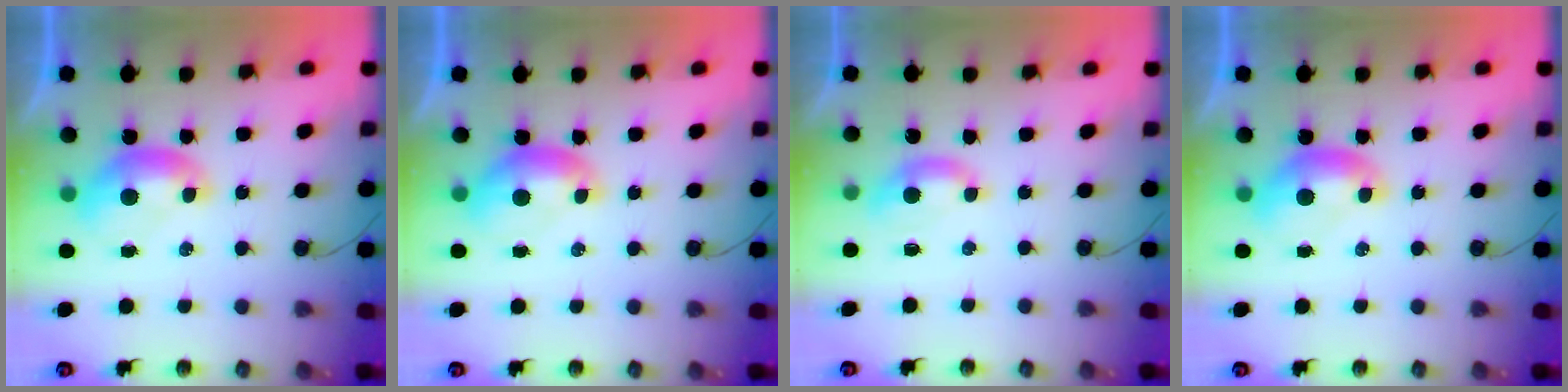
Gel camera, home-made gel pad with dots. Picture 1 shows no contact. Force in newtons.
{"total": 0.0}
{"total": 1.7, "press": 1.6, "slide": 0.6}
{"total": 0.0}